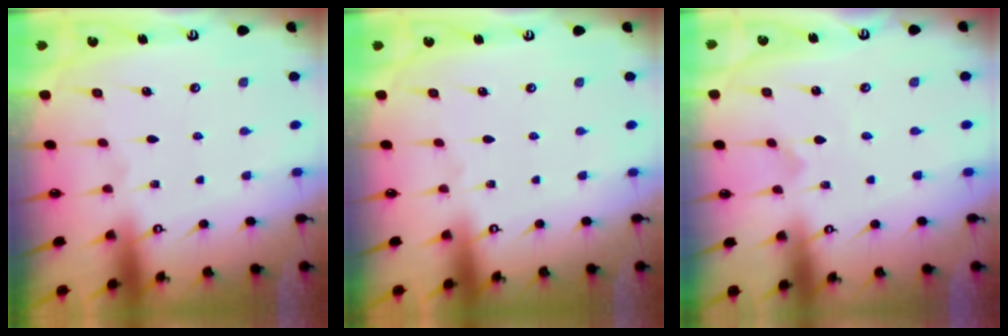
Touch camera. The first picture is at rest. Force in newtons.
{"total": 0.0}
{"total": 0.0}